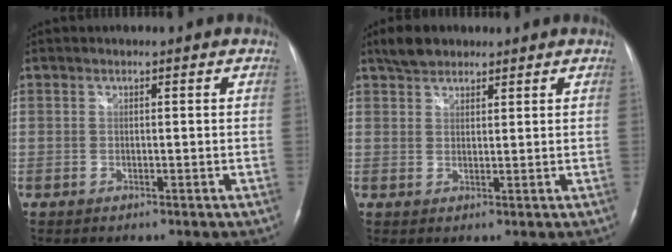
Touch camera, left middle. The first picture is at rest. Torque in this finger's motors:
{"motor_torque": [0.18, -0.11, -0.01, 0.01]}